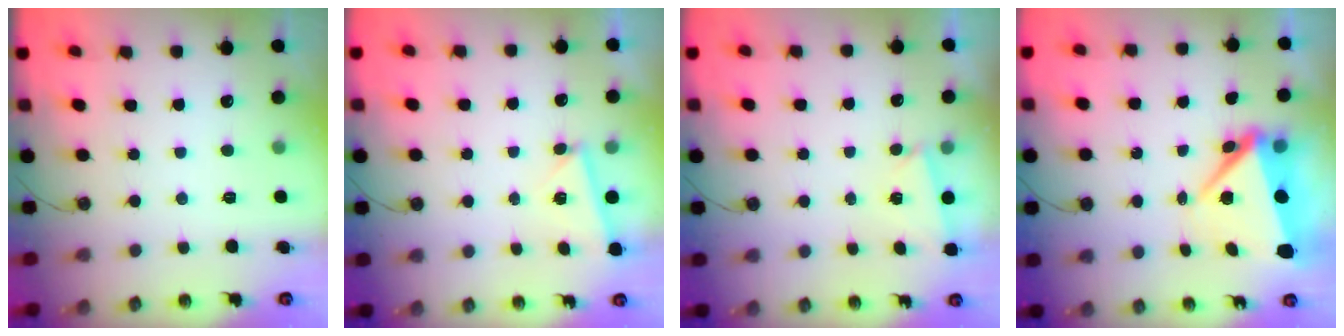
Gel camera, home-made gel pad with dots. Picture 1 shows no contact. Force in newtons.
{"total": 3.0, "press": 2.8, "slide": 1.3}
{"total": 1.2, "press": 1.1, "slide": 0.5}
{"total": 8.1, "press": 8.1, "slide": 0.4}